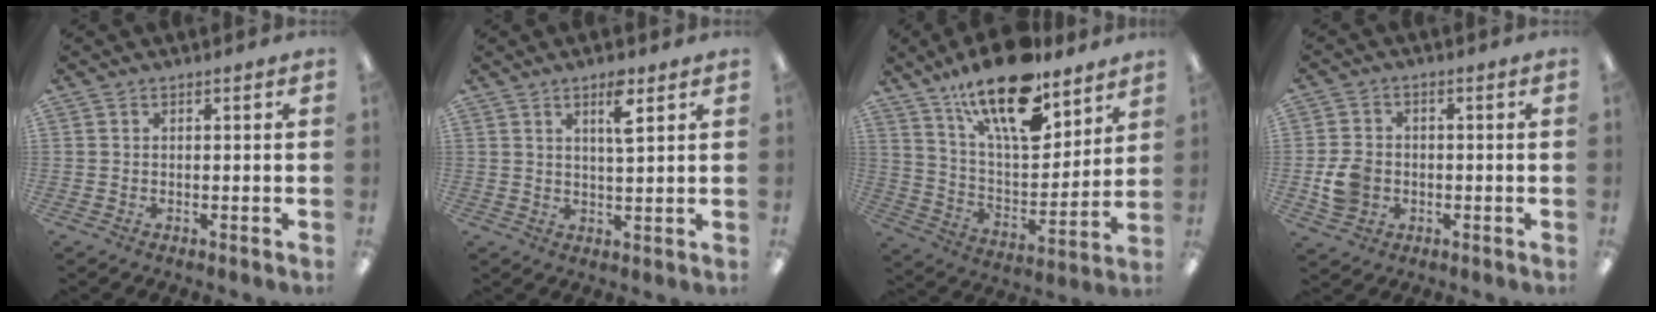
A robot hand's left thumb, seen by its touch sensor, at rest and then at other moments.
{"total": 5.4, "force": [3.2, 1.3, 4.2], "torque": [-0.070, -0.006, 0.048]}
{"total": 20.4, "force": [14.2, 7.7, 12.5], "torque": [-0.213, -0.079, 0.245]}
{"total": 6.4, "force": [-1.5, 5.3, 3.3], "torque": [-0.060, 0.007, -0.024]}